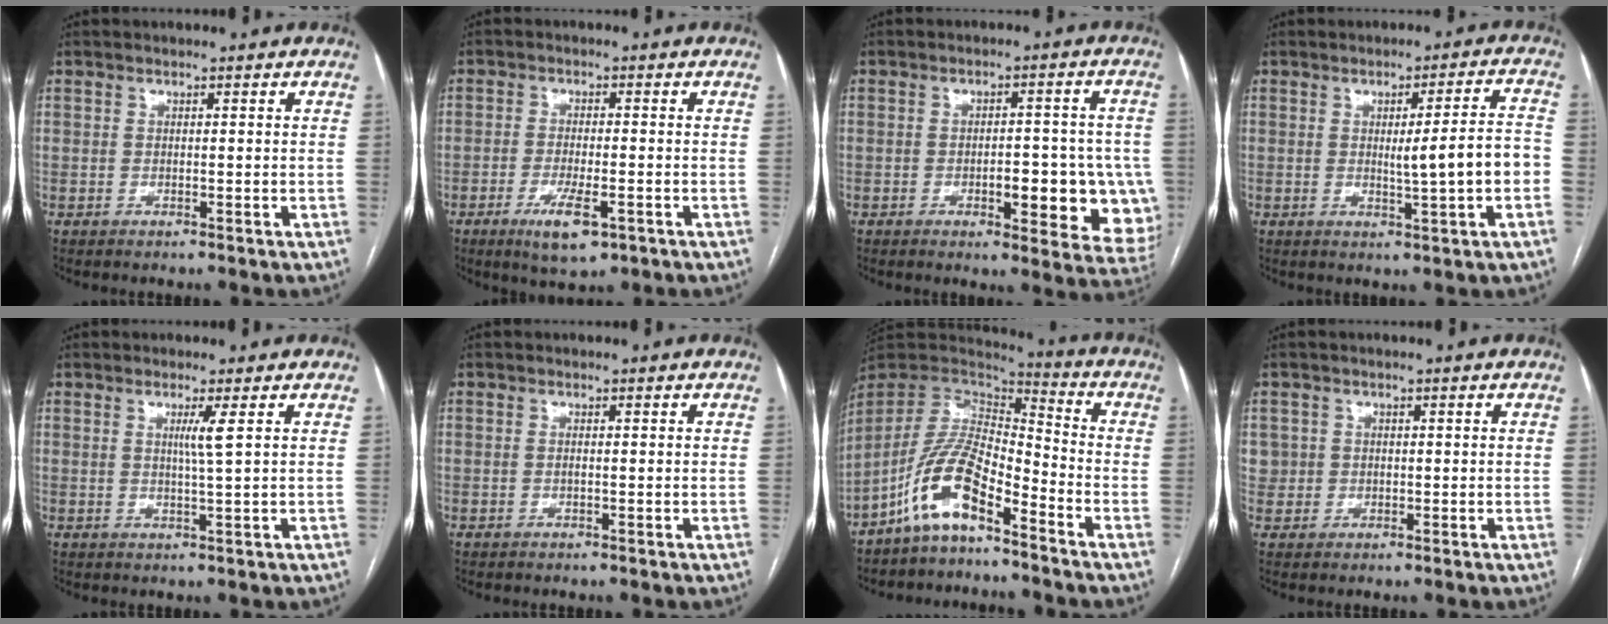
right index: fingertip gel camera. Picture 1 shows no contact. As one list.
[{"total": 6.1, "force": [-3.0, 1.5, 5.1], "torque": [-0.096, -0.010, -0.044]}, {"total": 12.4, "force": [-3.1, 4.1, 11.3], "torque": [-0.092, 0.016, -0.028]}, {"total": 7.4, "force": [-1.0, -0.1, 7.3], "torque": [-0.100, 0.006, -0.011]}, {"total": 2.5, "force": [0.8, -0.8, 2.3], "torque": [-0.043, -0.006, 0.016]}, {"total": 0.6, "force": [-0.1, 0.1, 0.6], "torque": [-0.013, 0.000, 0.000]}, {"total": 11.3, "force": [-7.1, 3.4, 8.1], "torque": [-0.178, 0.015, -0.138]}, {"total": 2.7, "force": [0.4, 2.7, 0.1], "torque": [0.013, 0.010, 0.009]}]